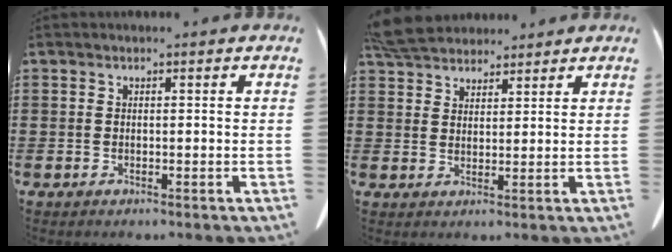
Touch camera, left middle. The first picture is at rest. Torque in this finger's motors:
{"motor_torque": [1.18, 0.46, 0.23, 0.05]}